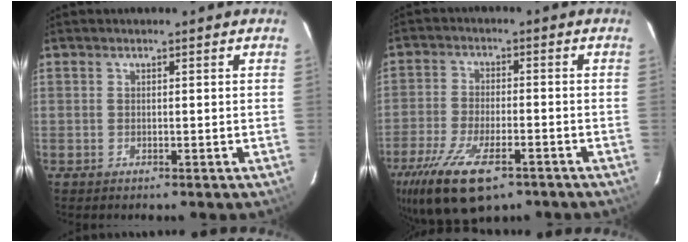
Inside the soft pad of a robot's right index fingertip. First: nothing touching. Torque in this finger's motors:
{"motor_torque": [1.48, -0.66, 0.67, 0.15]}